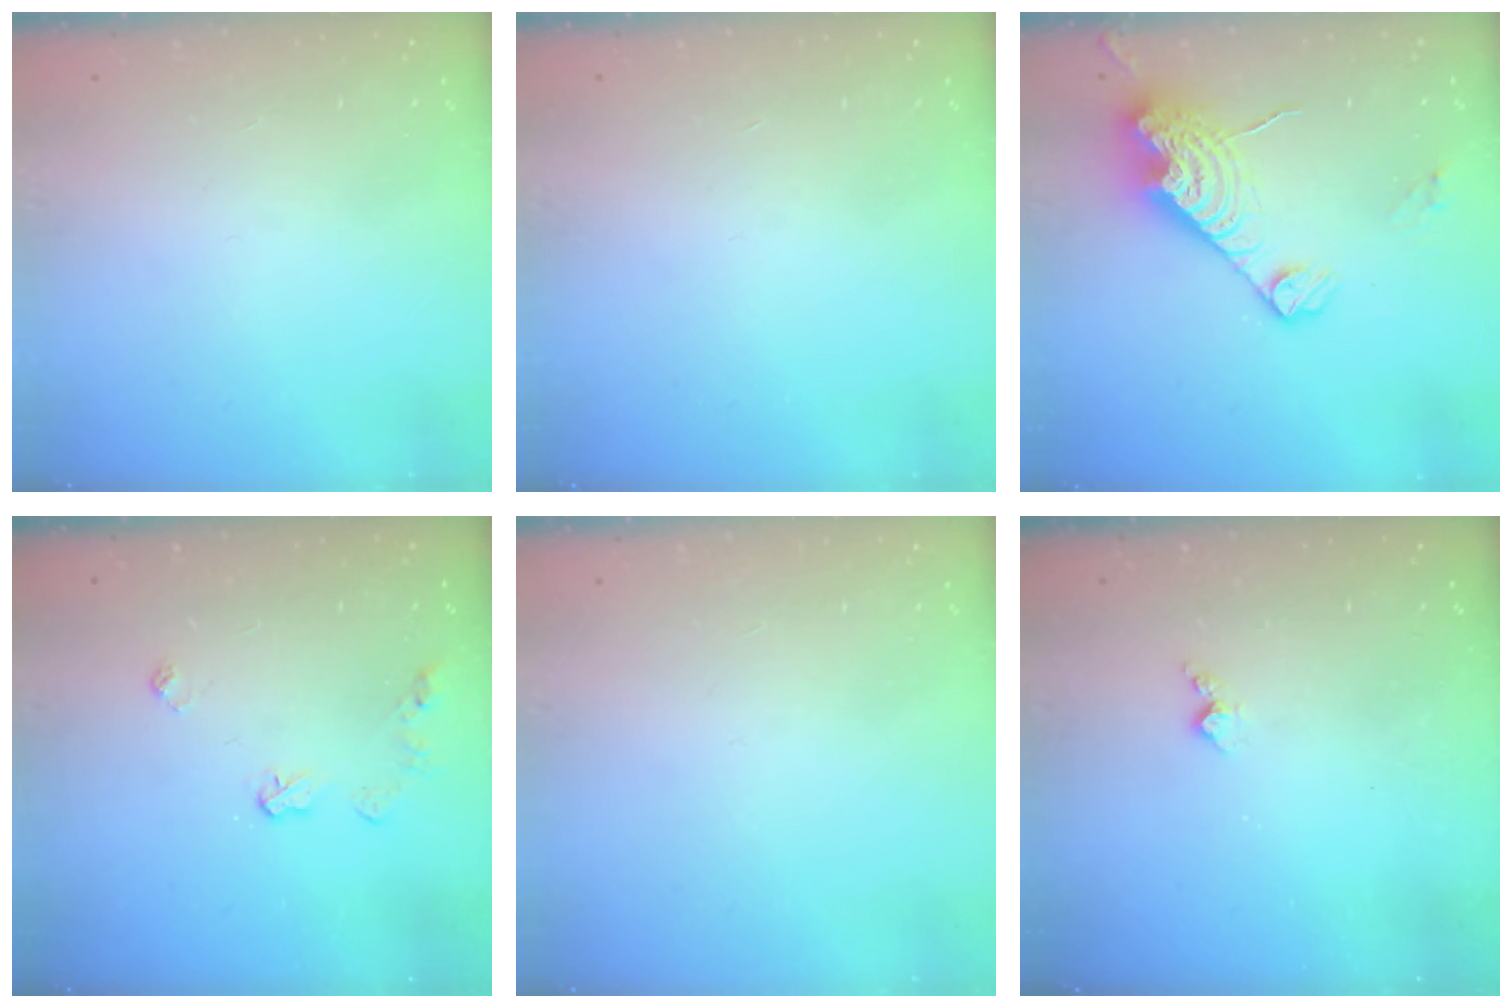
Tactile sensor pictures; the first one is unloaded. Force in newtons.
{"total": 0.0}
{"total": 13.3, "press": 13.2, "slide": 1.1}
{"total": 6.1, "press": 6.0, "slide": 0.6}
{"total": 0.0}
{"total": 3.7, "press": 3.7, "slide": 0.4}